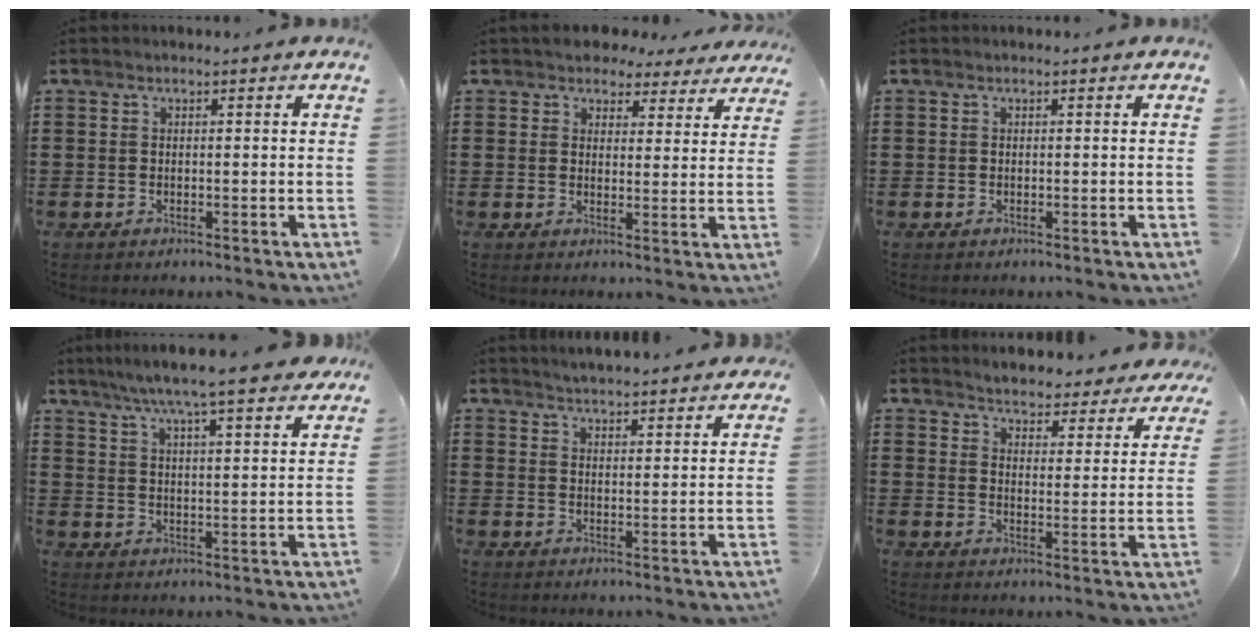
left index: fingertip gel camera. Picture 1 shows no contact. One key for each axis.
{"total": 4.0, "fx": 3.7, "fy": 1.6, "fz": 0.6, "tx": -0.023, "ty": -0.008, "tz": 0.065}
{"total": 0.0}
{"total": 7.2, "fx": 6.2, "fy": -0.1, "fz": 3.6, "tx": -0.093, "ty": -0.025, "tz": 0.106}
{"total": 3.4, "fx": 3.3, "fy": -0.3, "fz": 0.1, "tx": -0.013, "ty": -0.014, "tz": 0.061}
{"total": 4.0, "fx": 4.0, "fy": 0.0, "fz": 0.1, "tx": -0.023, "ty": -0.028, "tz": 0.067}